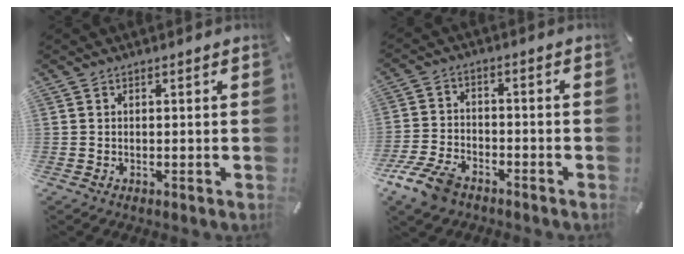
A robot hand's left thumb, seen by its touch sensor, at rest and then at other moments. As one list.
[{"total": 8.9, "force": [-6.1, 4.8, 4.4], "torque": [-0.101, 0.024, -0.117]}]